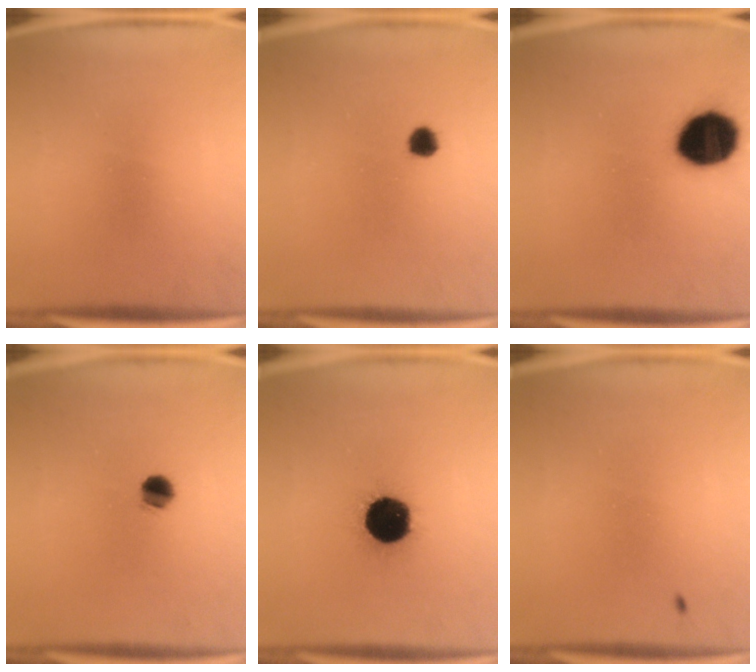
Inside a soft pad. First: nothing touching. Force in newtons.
{"total": 2.4}
{"total": 15.0}
{"total": 4.0}
{"total": 18.7}
{"total": 0.8}